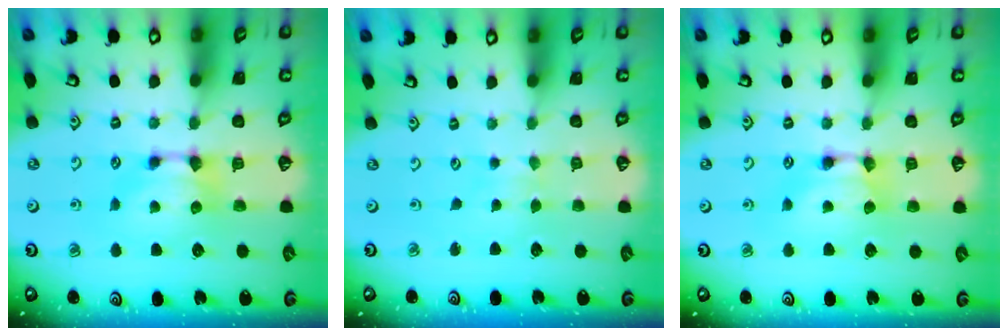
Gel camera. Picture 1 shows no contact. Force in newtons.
{"total": 2.9, "press": 2.9, "slide": 0.0}
{"total": 1.7, "press": 1.7, "slide": 0.1}